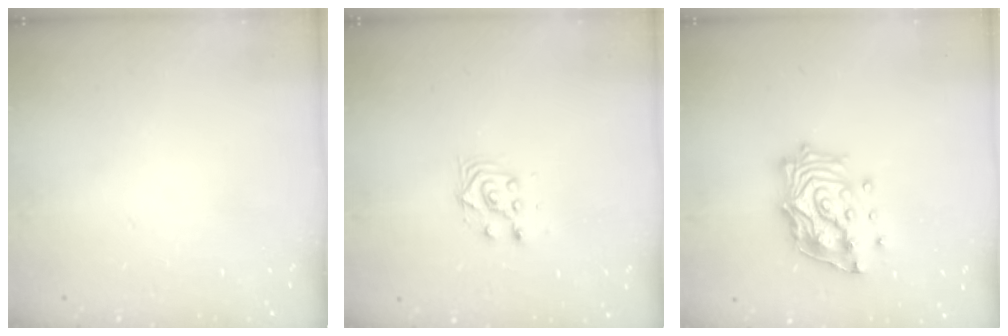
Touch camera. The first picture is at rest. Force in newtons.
{"total": 7.0, "press": 7.0, "slide": 0.7}
{"total": 17.0, "press": 16.8, "slide": 2.2}